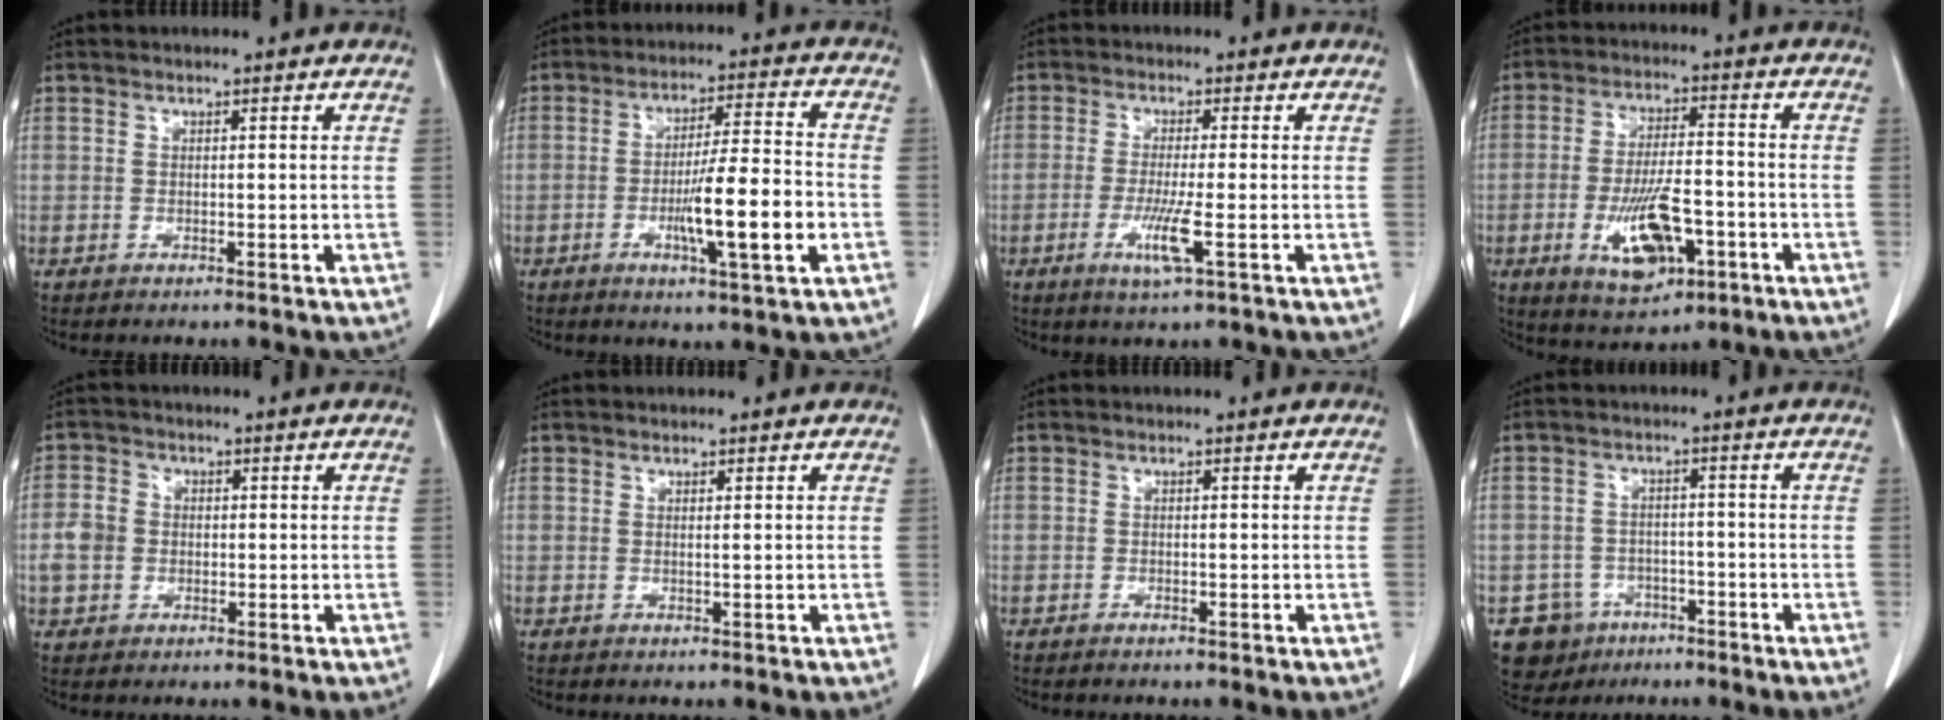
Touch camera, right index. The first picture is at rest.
{"total": 11.2, "force": [-3.2, 0.4, 10.7], "torque": [-0.175, -0.004, -0.054]}
{"total": 5.3, "force": [-1.9, -0.4, 4.9], "torque": [-0.101, -0.016, -0.035]}
{"total": 11.0, "force": [-4.0, 3.9, 9.5], "torque": [-0.178, -0.005, -0.062]}
{"total": 4.1, "force": [-0.5, 3.5, 2.0], "torque": [-0.053, 0.012, -0.009]}
{"total": 0.0}
{"total": 0.5, "force": [-0.5, 0.1, 0.2], "torque": [-0.009, -0.002, -0.008]}
{"total": 7.0, "force": [-4.0, 5.7, 0.6], "torque": [-0.011, 0.009, -0.055]}